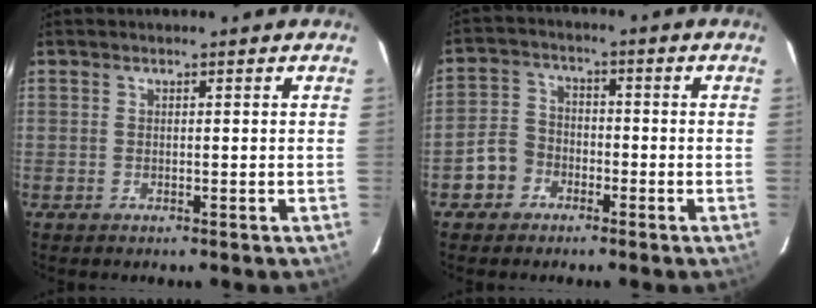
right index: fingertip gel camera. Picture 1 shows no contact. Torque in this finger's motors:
{"motor_torque": [0.63, -0.41, -0.01, 0.00]}